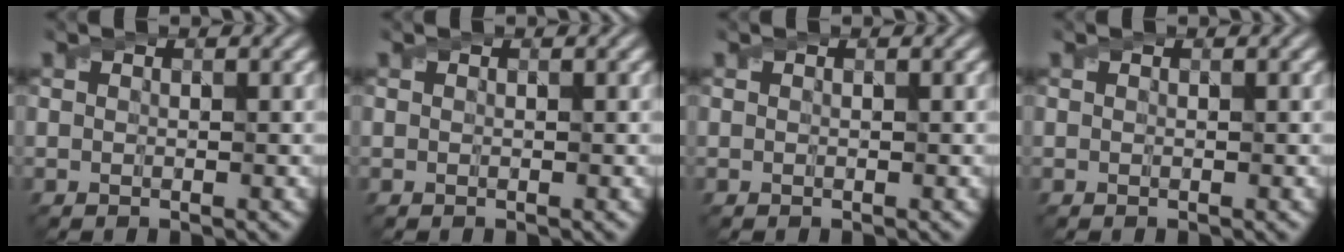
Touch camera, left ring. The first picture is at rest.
{"total": 0.0}
{"total": 0.0}
{"total": 0.0}